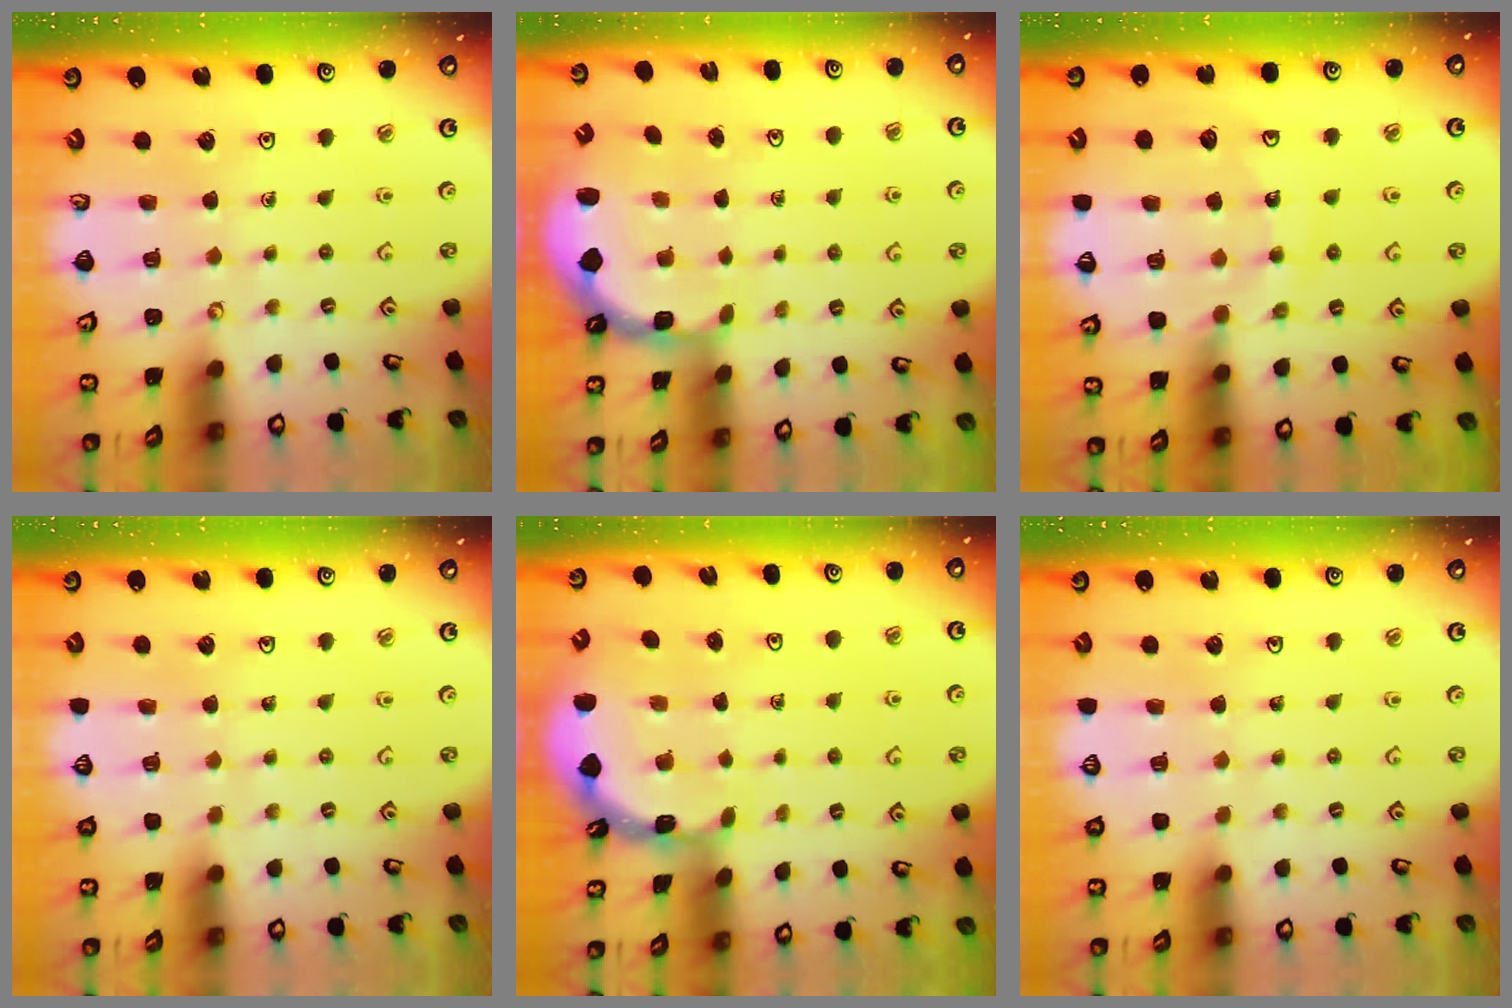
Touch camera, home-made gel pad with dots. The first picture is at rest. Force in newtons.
{"total": 2.2, "press": 1.9, "slide": 1.1}
{"total": 11.5, "press": 11.4, "slide": 1.2}
{"total": 0.0}
{"total": 1.9, "press": 1.9, "slide": 0.1}
{"total": 0.0}